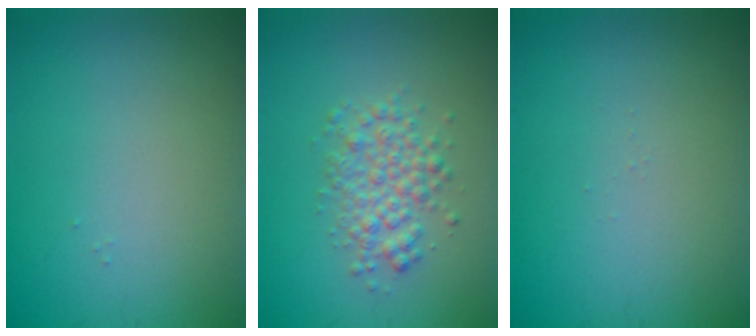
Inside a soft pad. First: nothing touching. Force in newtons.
{"total": 3.2, "press": 3.2, "slide": 0.1}
{"total": 0.0}